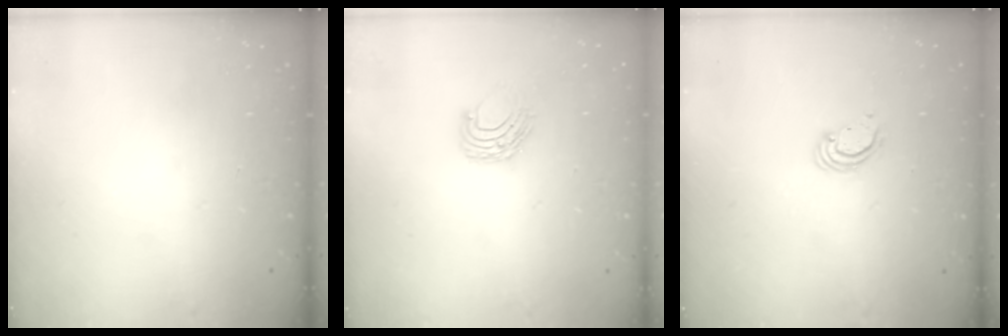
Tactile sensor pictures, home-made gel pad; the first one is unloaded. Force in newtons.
{"total": 6.3, "press": 6.2, "slide": 0.6}
{"total": 2.2, "press": 2.2, "slide": 0.1}